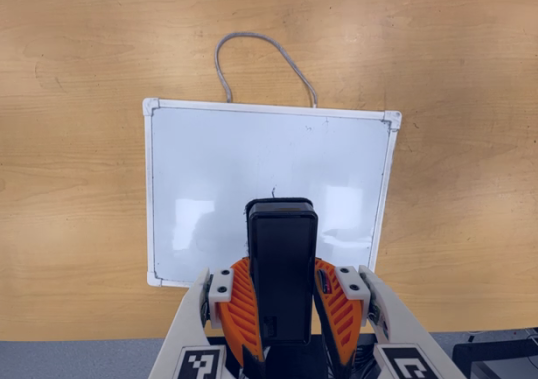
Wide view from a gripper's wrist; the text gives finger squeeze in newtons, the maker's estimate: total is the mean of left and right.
{"total": 9.5, "left": 7.9, "right": 11.1}